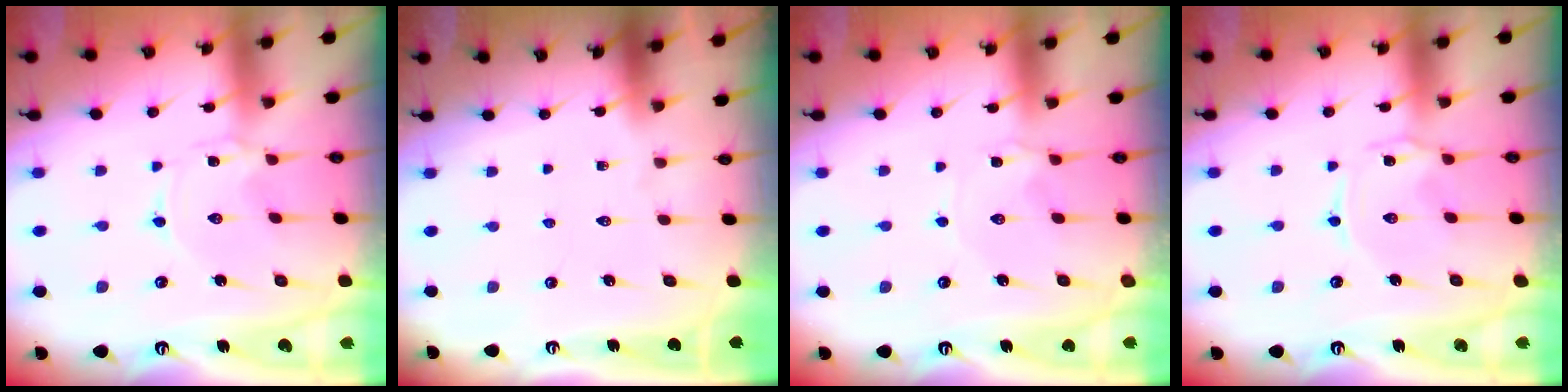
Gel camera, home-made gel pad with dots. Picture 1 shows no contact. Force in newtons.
{"total": 0.0}
{"total": 1.8, "press": 1.7, "slide": 0.3}
{"total": 1.4, "press": 1.3, "slide": 0.3}